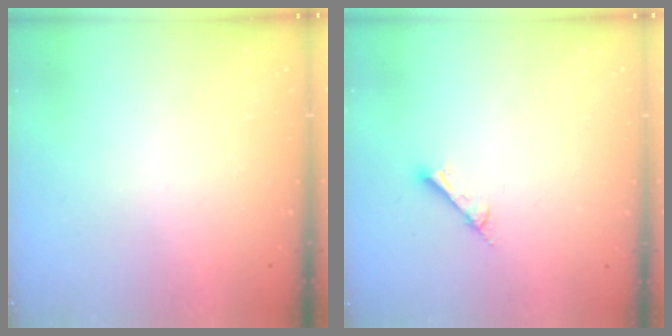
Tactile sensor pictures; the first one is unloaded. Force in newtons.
{"total": 2.6, "press": 2.6, "slide": 0.1}